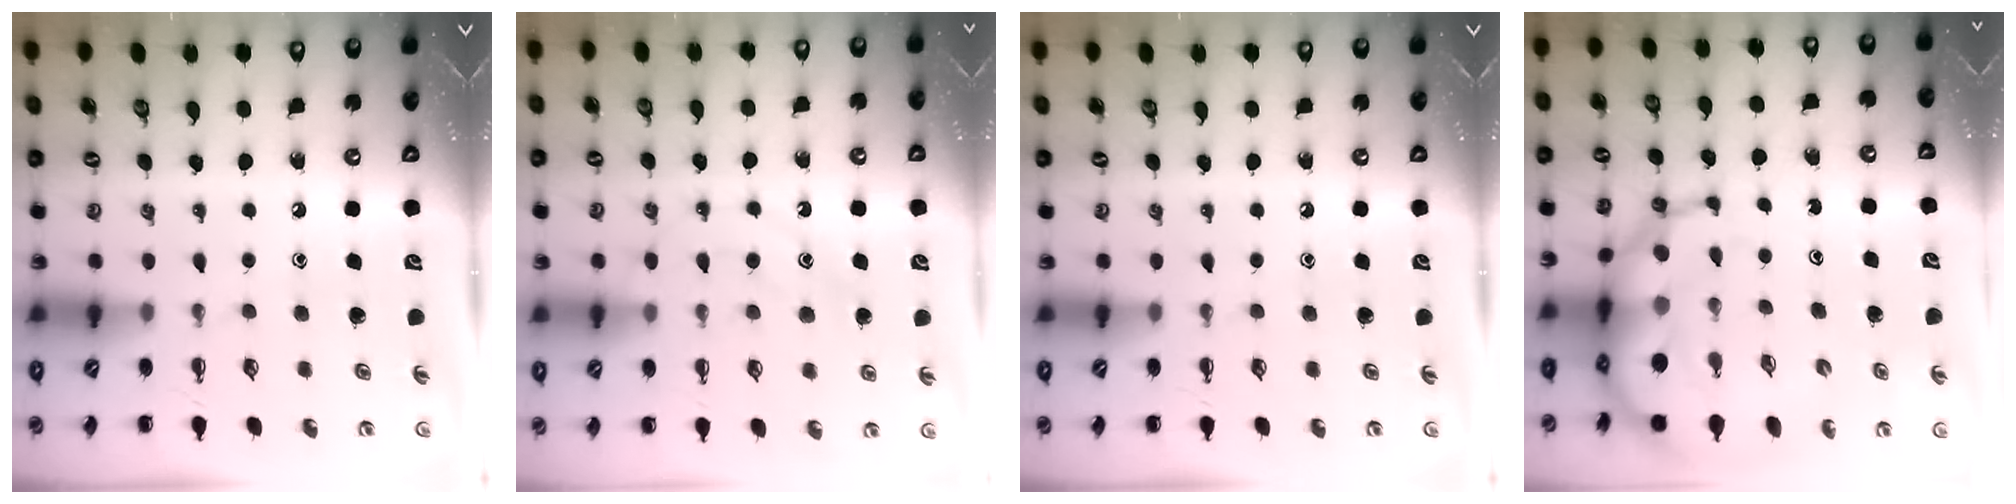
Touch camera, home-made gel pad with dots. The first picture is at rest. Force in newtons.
{"total": 11.2, "press": 11.2, "slide": 0.6}
{"total": 0.0}
{"total": 13.6, "press": 13.2, "slide": 3.6}